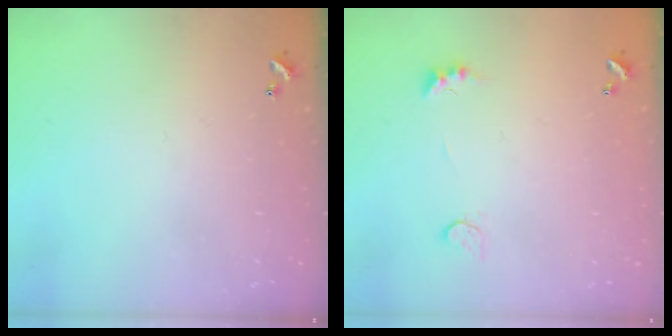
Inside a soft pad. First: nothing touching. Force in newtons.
{"total": 2.7, "press": 2.6, "slide": 0.8}